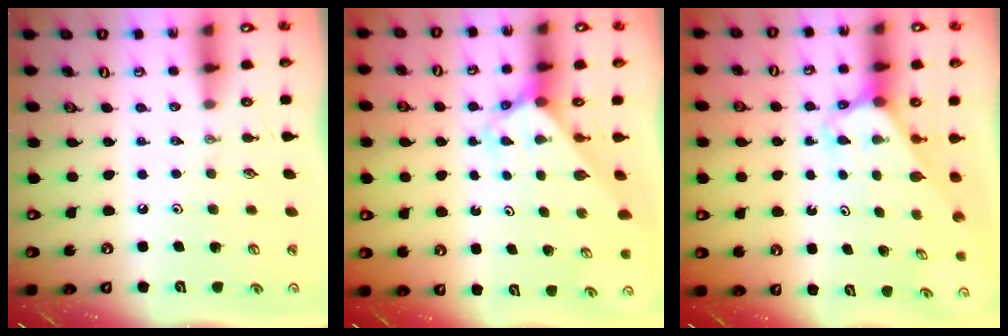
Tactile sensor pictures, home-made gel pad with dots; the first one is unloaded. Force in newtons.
{"total": 2.6, "press": 2.6, "slide": 0.1}
{"total": 2.7, "press": 2.7, "slide": 0.2}